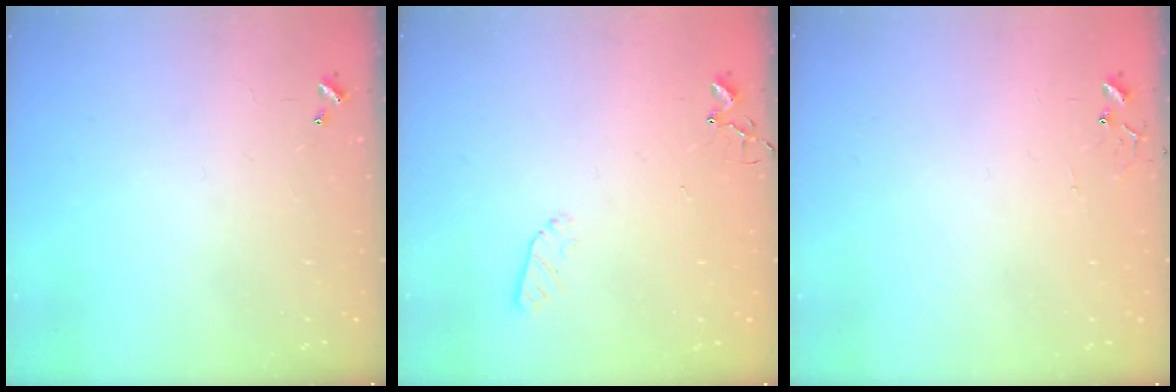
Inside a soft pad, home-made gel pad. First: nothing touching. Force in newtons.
{"total": 3.9, "press": 3.9, "slide": 0.4}
{"total": 7.0, "press": 7.0, "slide": 0.6}